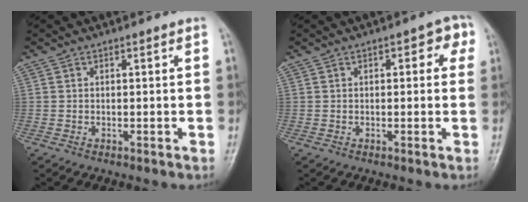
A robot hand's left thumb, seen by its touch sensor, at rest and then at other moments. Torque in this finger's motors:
{"motor_torque": [-0.16, 0.09, 0.04, -0.12, 0.06]}